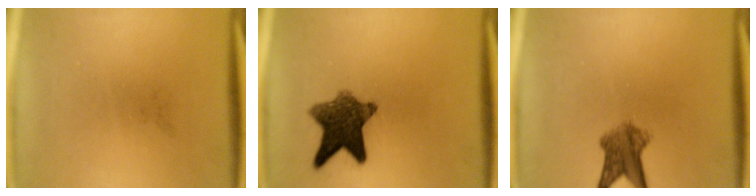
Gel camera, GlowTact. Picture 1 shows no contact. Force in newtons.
{"total": 9.0}
{"total": 5.1}